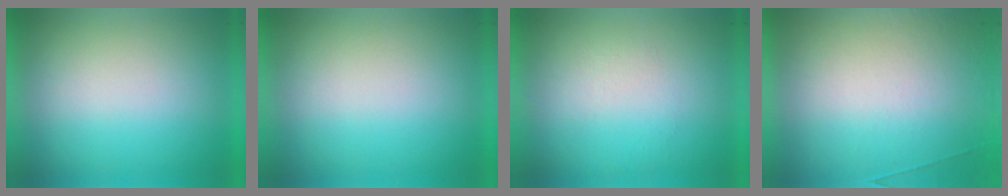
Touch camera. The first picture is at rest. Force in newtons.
{"total": 0.0}
{"total": 1.2}
{"total": 6.8}